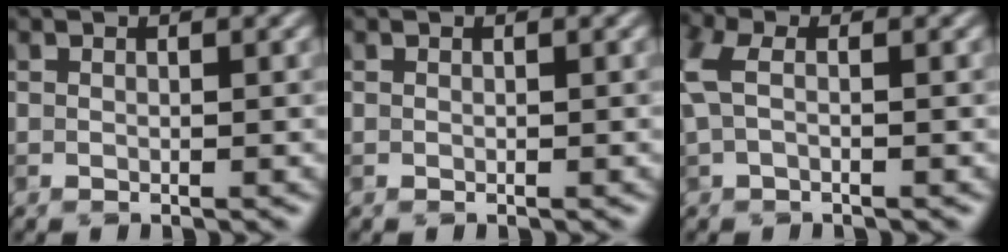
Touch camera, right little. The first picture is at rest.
{"total": 0.0}
{"total": 3.2, "force": [0.2, 1.6, 2.8], "torque": [-0.077, 0.009, -0.005]}